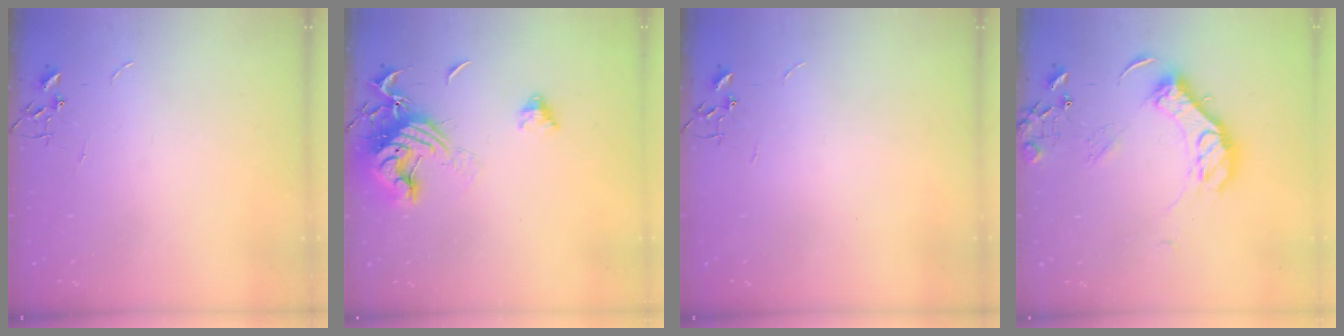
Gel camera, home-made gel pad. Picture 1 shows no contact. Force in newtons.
{"total": 15.6, "press": 15.5, "slide": 1.7}
{"total": 0.0}
{"total": 14.1, "press": 14.1, "slide": 1.3}